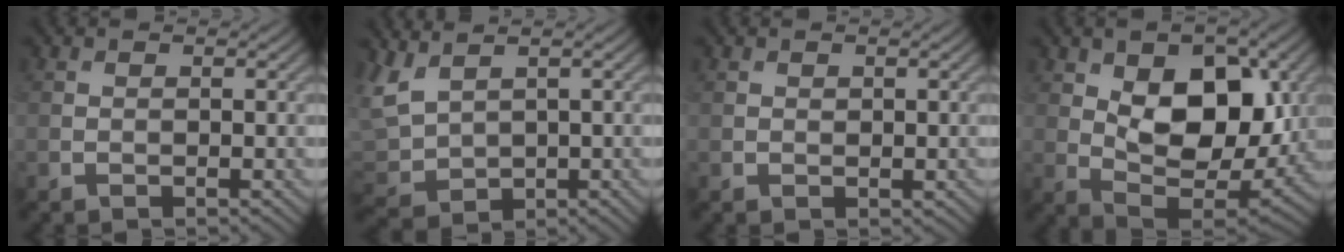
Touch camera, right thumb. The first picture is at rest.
{"total": 5.5, "force": [2.1, 3.5, 3.6], "torque": [-0.116, -0.005, 0.044]}
{"total": 0.7, "force": [0.3, 0.6, 0.2], "torque": [-0.004, -0.006, 0.009]}
{"total": 13.2, "force": [2.8, 7.7, 10.3], "torque": [-0.168, -0.010, 0.053]}